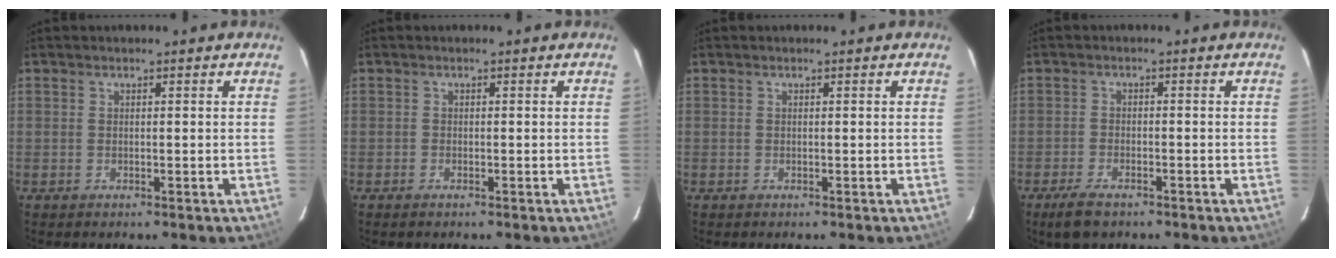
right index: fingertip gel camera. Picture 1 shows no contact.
{"total": 0.5, "force": [-0.4, 0.2, 0.2], "torque": [-0.004, 0.000, -0.010]}
{"total": 0.0}
{"total": 4.9, "force": [-3.6, 1.9, 2.8], "torque": [-0.073, -0.009, -0.066]}